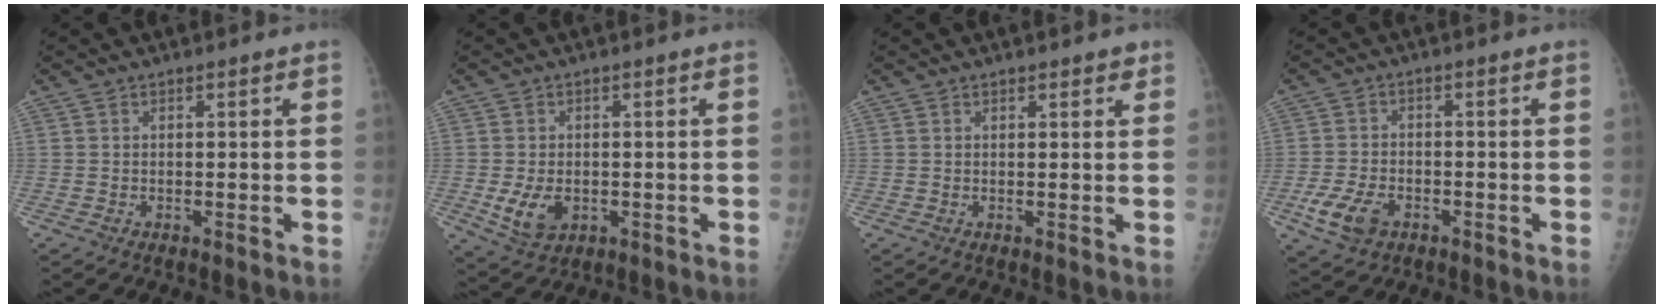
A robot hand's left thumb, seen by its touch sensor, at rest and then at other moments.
{"total": 6.0, "force": [-1.2, 4.2, 4.2], "torque": [-0.069, -0.007, -0.010]}
{"total": 1.5, "force": [1.1, 0.7, 0.8], "torque": [0.002, -0.004, 0.010]}
{"total": 6.9, "force": [-3.1, 4.4, 4.3], "torque": [-0.088, 0.008, -0.054]}